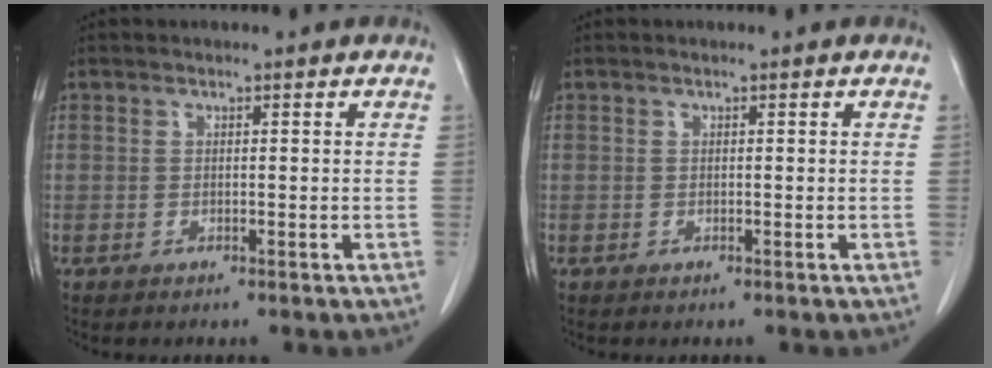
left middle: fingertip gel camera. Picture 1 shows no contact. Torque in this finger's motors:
{"motor_torque": [0.82, -1.10, -0.03, 0.01]}